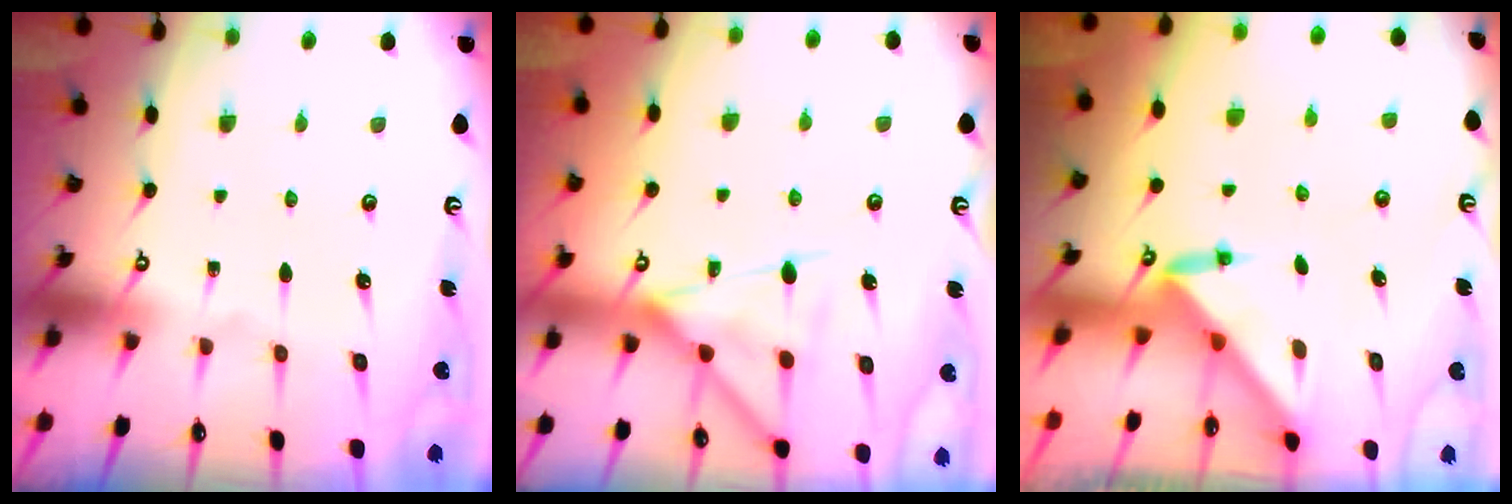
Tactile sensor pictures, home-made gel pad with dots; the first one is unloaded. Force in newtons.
{"total": 14.8, "press": 14.8, "slide": 1.3}
{"total": 3.3, "press": 3.3, "slide": 0.2}